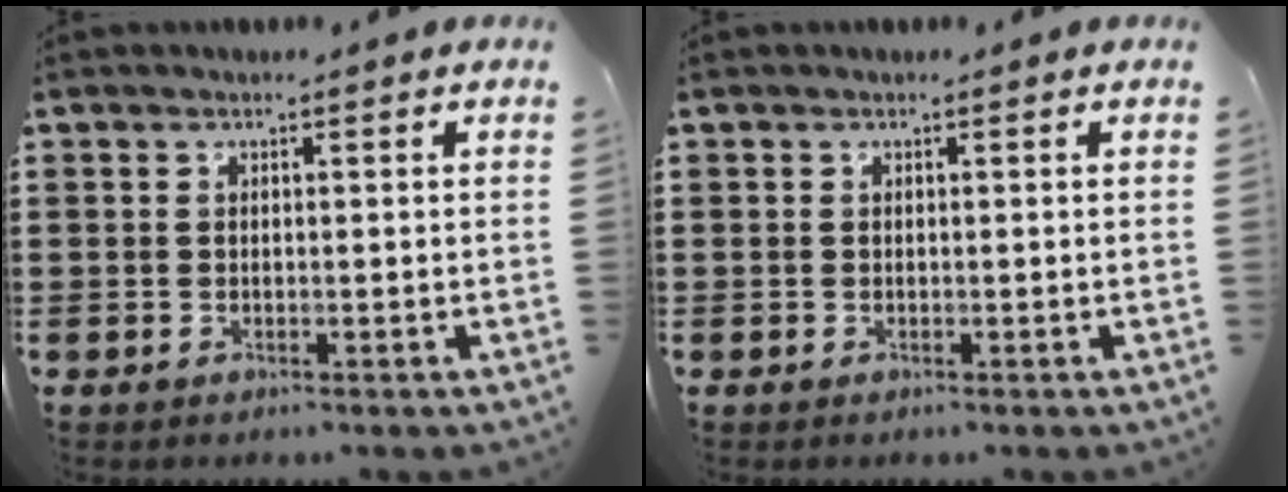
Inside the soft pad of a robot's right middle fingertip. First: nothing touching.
{"total": 0.0}